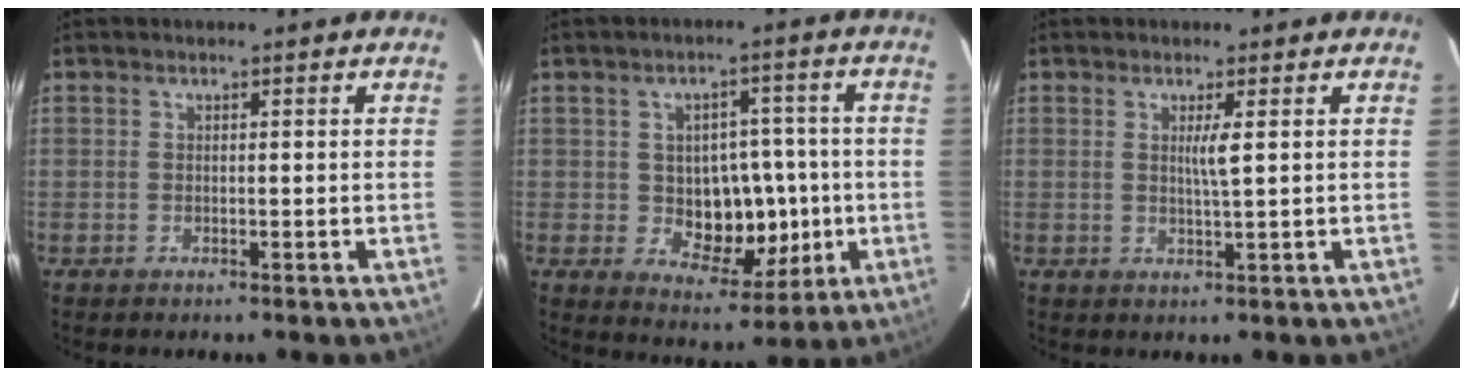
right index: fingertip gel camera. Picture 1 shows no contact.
{"total": 9.7, "force": [-0.8, 6.4, 7.3], "torque": [-0.099, 0.017, 0.004]}
{"total": 2.3, "force": [0.6, -0.4, 2.1], "torque": [-0.042, -0.004, 0.011]}